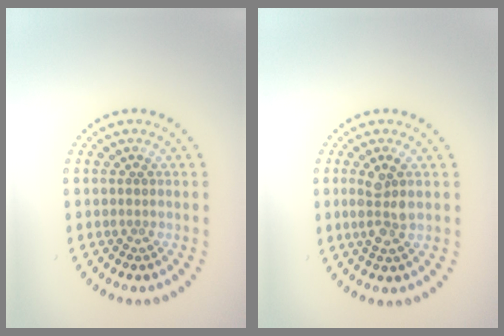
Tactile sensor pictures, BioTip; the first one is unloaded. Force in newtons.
{"total": 2.8, "press": 2.6, "slide": 1.1}